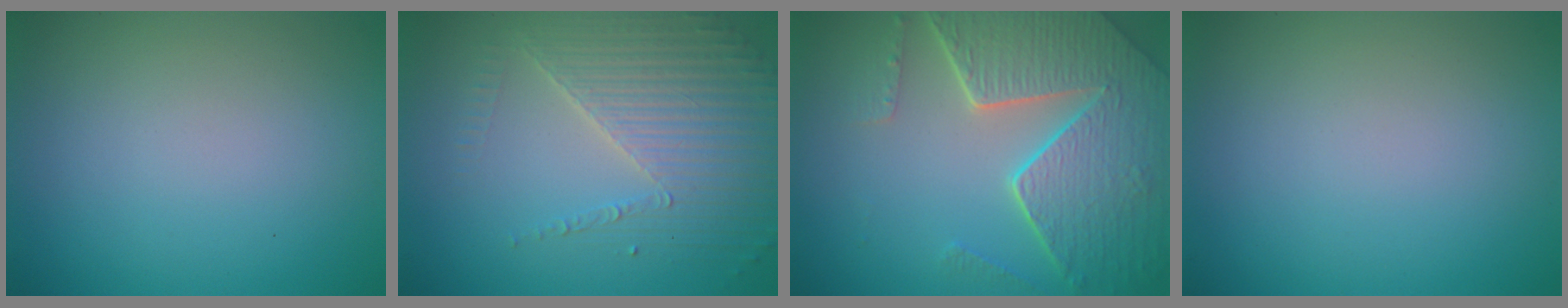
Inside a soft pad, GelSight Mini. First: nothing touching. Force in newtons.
{"total": 4.4, "press": 3.9, "slide": 2.2}
{"total": 8.1, "press": 5.9, "slide": 5.6}
{"total": 0.0}